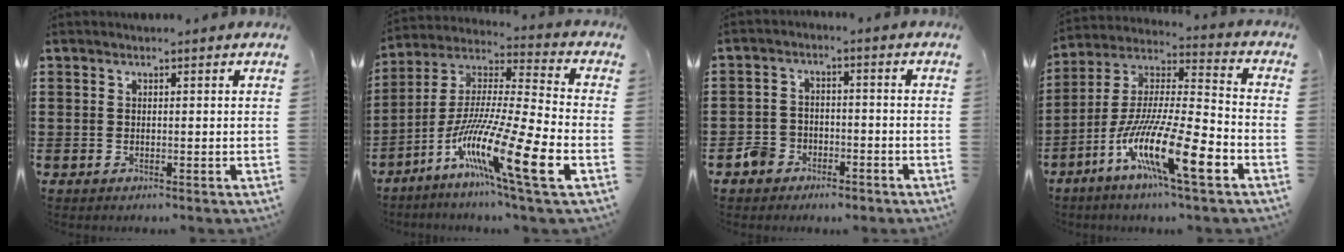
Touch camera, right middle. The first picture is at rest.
{"total": 15.2, "force": [-8.3, 0.2, 12.8], "torque": [-0.255, -0.023, -0.157]}
{"total": 3.6, "force": [-2.7, 2.4, 0.7], "torque": [-0.025, 0.004, -0.057]}
{"total": 15.1, "force": [-8.5, 2.1, 12.2], "torque": [-0.249, -0.005, -0.160]}